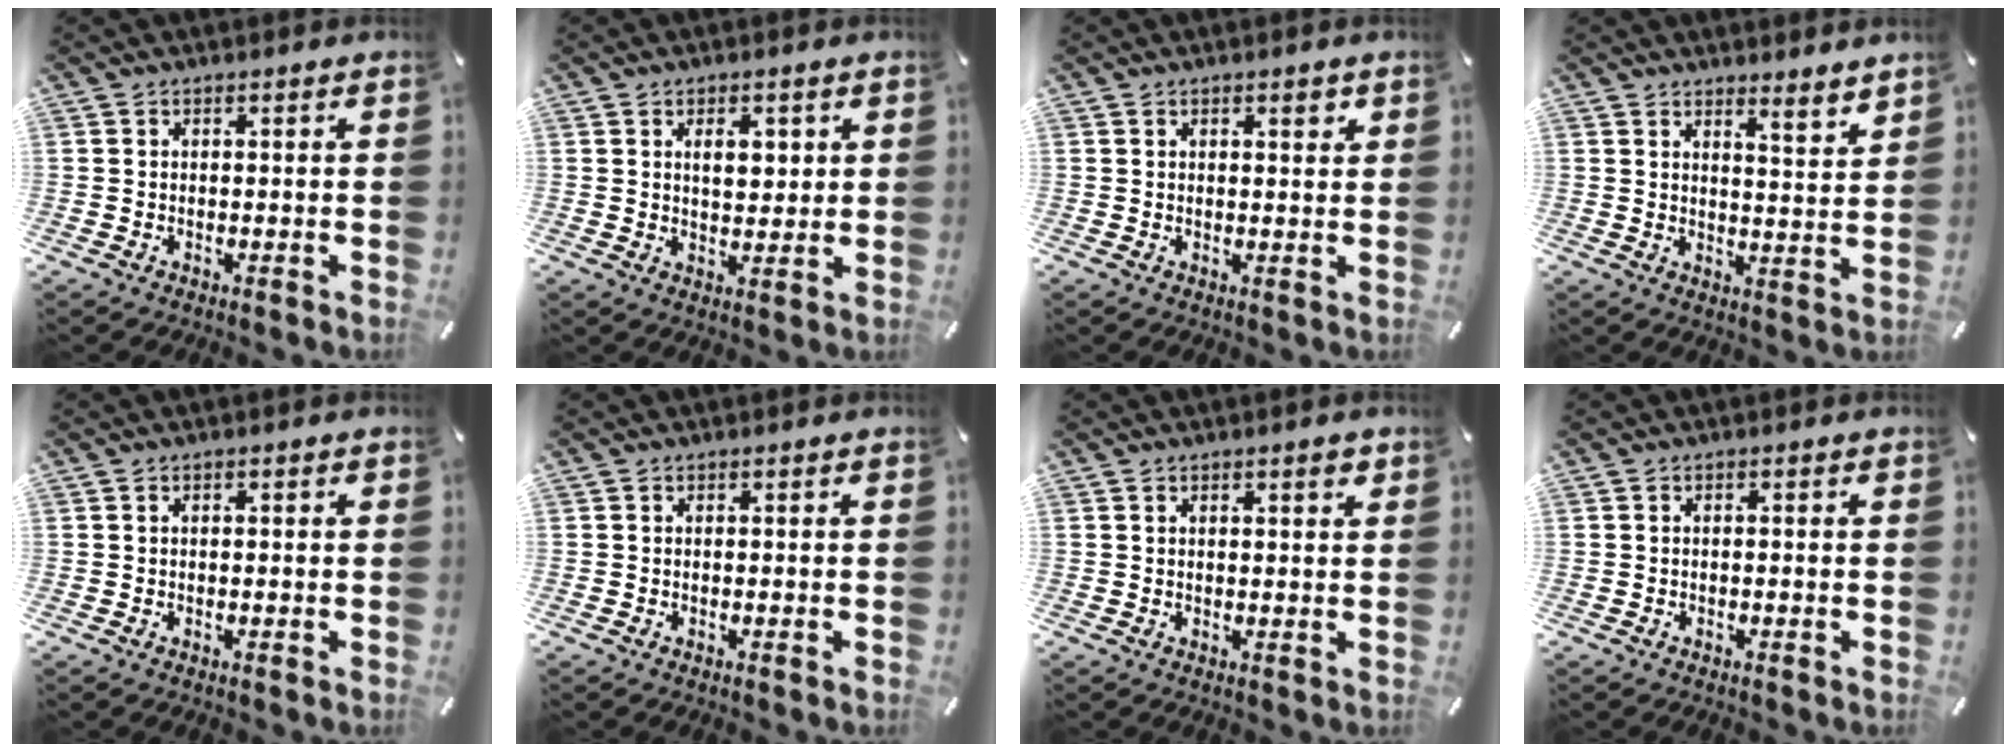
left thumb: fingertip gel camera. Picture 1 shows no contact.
{"total": 5.1, "force": [1.6, 3.1, 3.7], "torque": [-0.042, -0.007, 0.017]}
{"total": 2.1, "force": [1.2, 0.7, 1.6], "torque": [-0.025, -0.001, 0.018]}
{"total": 4.4, "force": [4.3, 0.1, 1.0], "torque": [-0.010, -0.043, 0.073]}
{"total": 0.5, "force": [0.1, 0.2, 0.4], "torque": [-0.008, 0.002, 0.000]}
{"total": 0.0}
{"total": 2.2, "force": [1.3, 0.5, 1.7], "torque": [-0.034, 0.002, 0.022]}
{"total": 0.6, "force": [-0.2, 0.1, 0.5], "torque": [-0.010, -0.002, -0.004]}